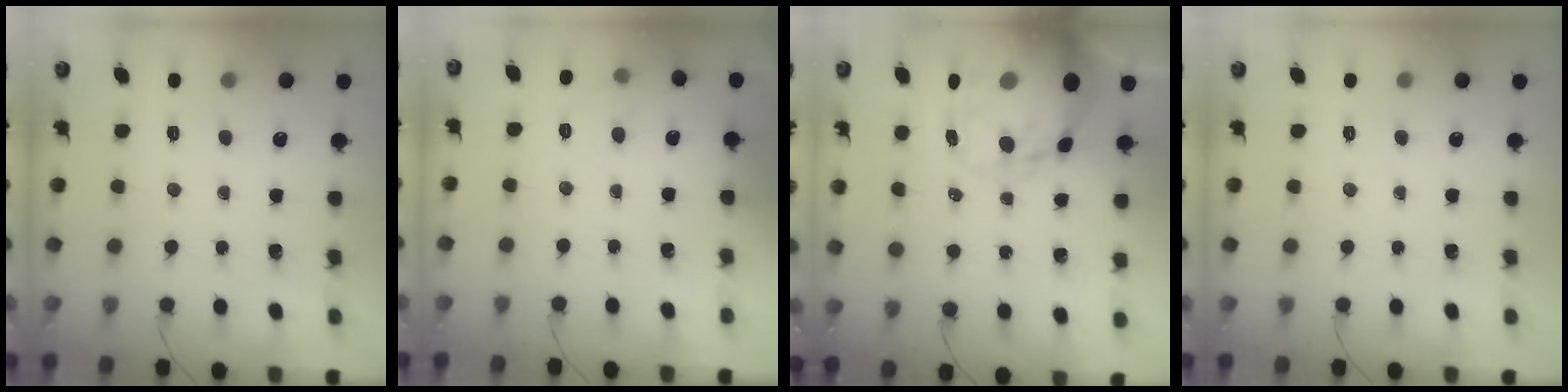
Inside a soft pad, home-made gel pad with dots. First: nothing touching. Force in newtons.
{"total": 4.6, "press": 4.2, "slide": 1.9}
{"total": 22.2, "press": 21.4, "slide": 5.9}
{"total": 0.0}